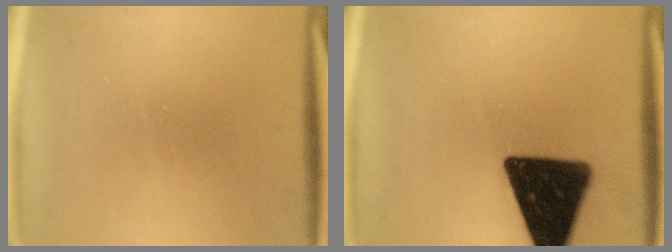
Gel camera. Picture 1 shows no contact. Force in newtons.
{"total": 17.2}